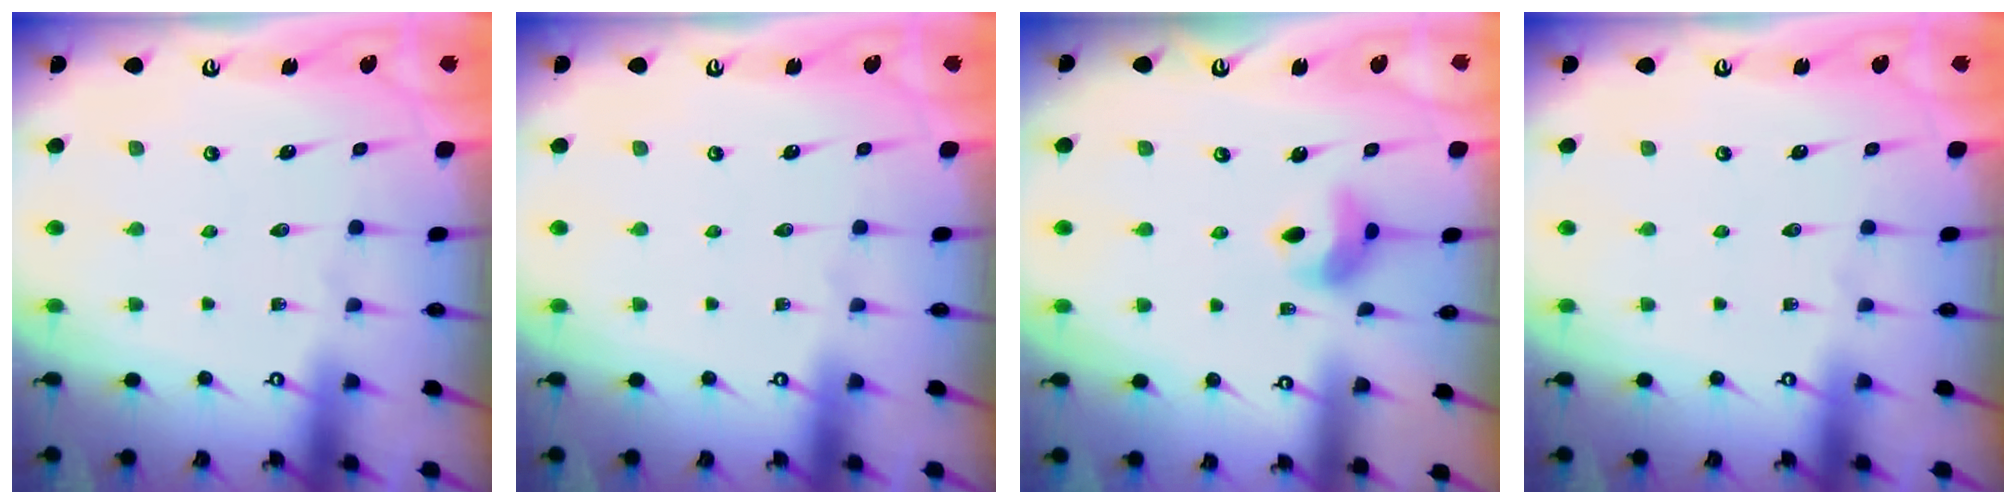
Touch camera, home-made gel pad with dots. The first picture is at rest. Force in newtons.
{"total": 0.0}
{"total": 7.3, "press": 7.3, "slide": 0.9}
{"total": 0.0}